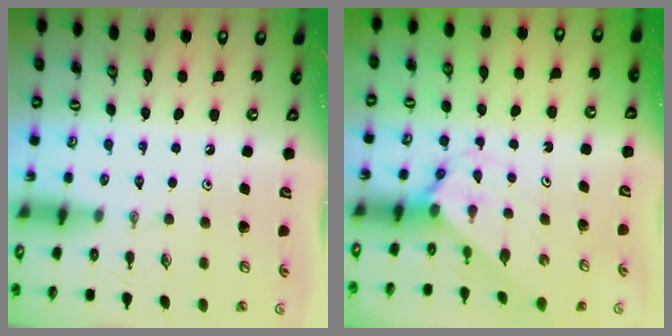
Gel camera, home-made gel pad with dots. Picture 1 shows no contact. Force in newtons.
{"total": 2.6, "press": 2.6, "slide": 0.3}